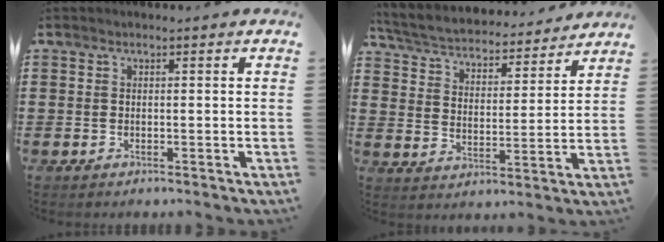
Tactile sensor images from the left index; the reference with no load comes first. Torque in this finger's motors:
{"motor_torque": [1.08, 0.84, 0.32, 0.13]}